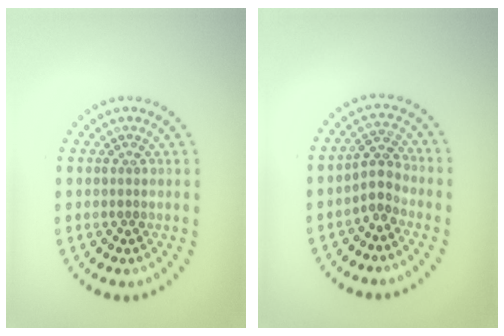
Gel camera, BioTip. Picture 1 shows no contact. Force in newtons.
{"total": 2.2, "press": 1.7, "slide": 1.4}